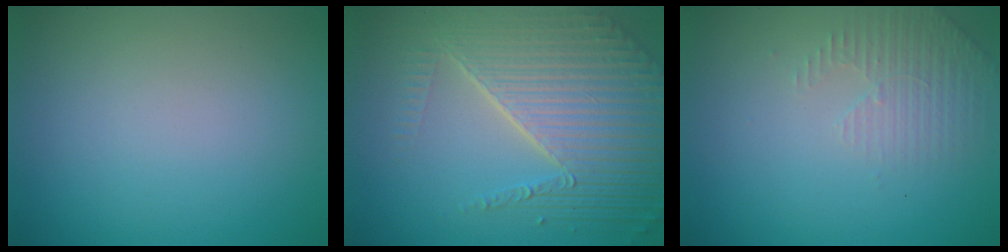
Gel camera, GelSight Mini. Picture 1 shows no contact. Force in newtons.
{"total": 8.4, "press": 5.6, "slide": 6.3}
{"total": 2.3, "press": 2.2, "slide": 0.6}